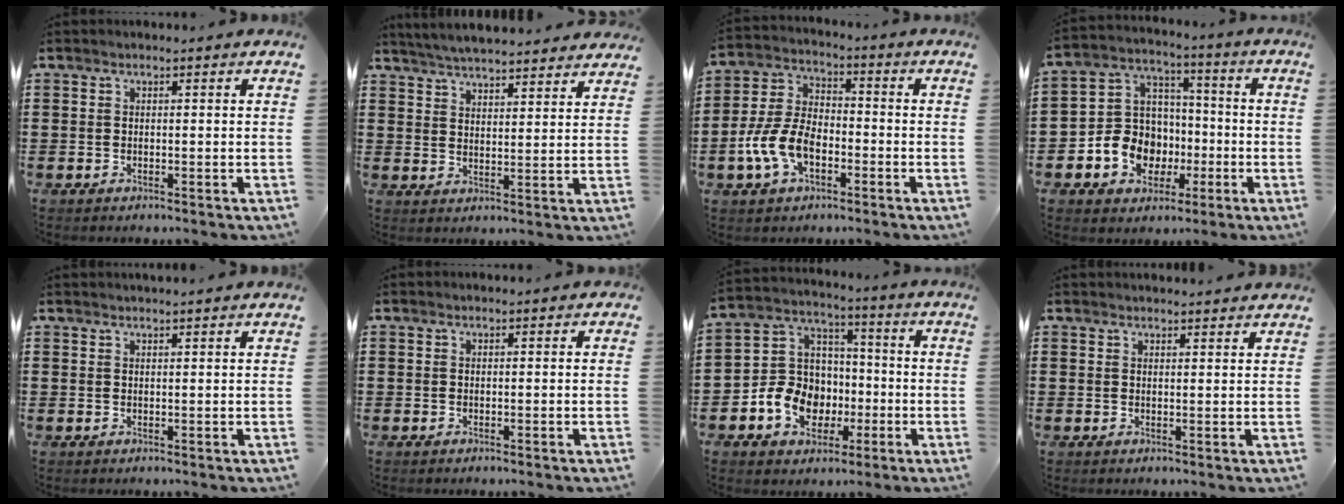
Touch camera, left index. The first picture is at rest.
{"total": 5.0, "force": [4.9, -0.3, 0.6], "torque": [-0.030, -0.024, 0.089]}
{"total": 8.8, "force": [-3.6, 5.1, 6.2], "torque": [-0.152, 0.004, -0.074]}
{"total": 9.6, "force": [-2.9, 8.7, 2.9], "torque": [-0.096, 0.019, -0.051]}
{"total": 0.9, "force": [0.9, -0.1, 0.2], "torque": [-0.006, -0.003, 0.017]}
{"total": 0.0}
{"total": 10.5, "force": [-3.7, 8.7, 4.4], "torque": [-0.129, 0.023, -0.070]}
{"total": 1.6, "force": [1.6, 0.1, 0.2], "torque": [-0.008, 0.002, 0.032]}